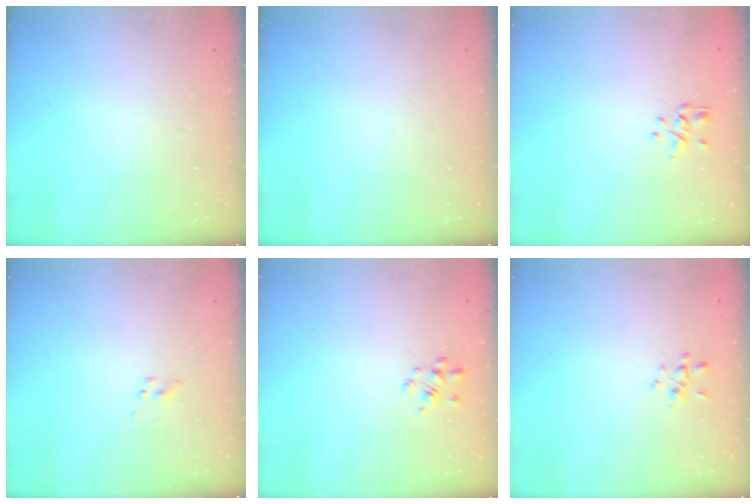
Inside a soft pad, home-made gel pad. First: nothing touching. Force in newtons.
{"total": 0.0}
{"total": 1.2, "press": 1.1, "slide": 0.5}
{"total": 1.5, "press": 1.5, "slide": 0.1}
{"total": 2.6, "press": 2.3, "slide": 1.2}
{"total": 1.9, "press": 1.8, "slide": 0.7}